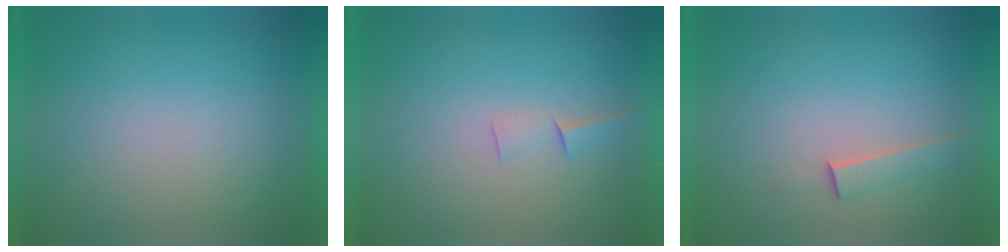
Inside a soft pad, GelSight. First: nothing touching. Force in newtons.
{"total": 1.5}
{"total": 2.0}